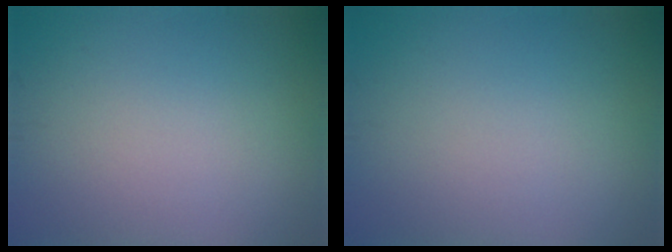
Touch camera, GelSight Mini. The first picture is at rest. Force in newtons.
{"total": 0.0}